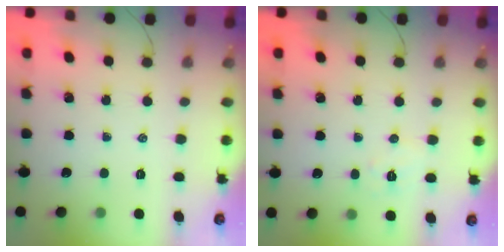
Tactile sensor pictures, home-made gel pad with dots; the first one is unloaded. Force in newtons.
{"total": 5.1, "press": 5.0, "slide": 1.1}